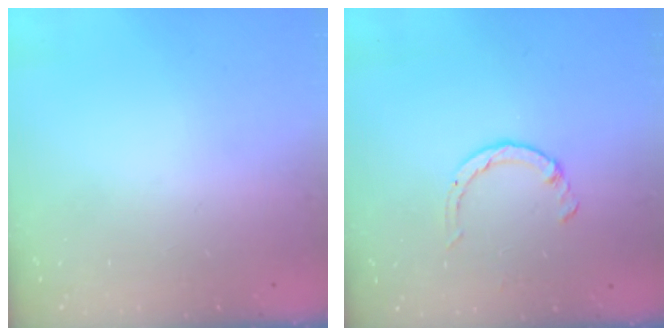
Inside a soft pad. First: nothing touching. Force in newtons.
{"total": 2.6, "press": 2.6, "slide": 0.4}